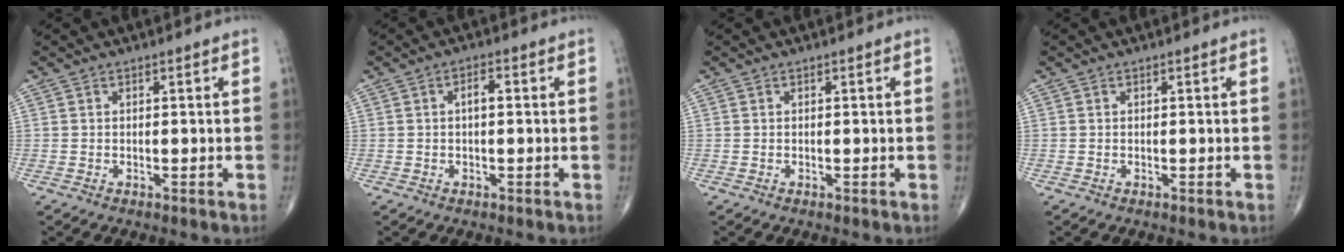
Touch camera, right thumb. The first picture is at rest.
{"total": 2.3, "force": [0.2, 0.9, 2.0], "torque": [-0.032, 0.008, 0.000]}
{"total": 0.0}
{"total": 0.0}